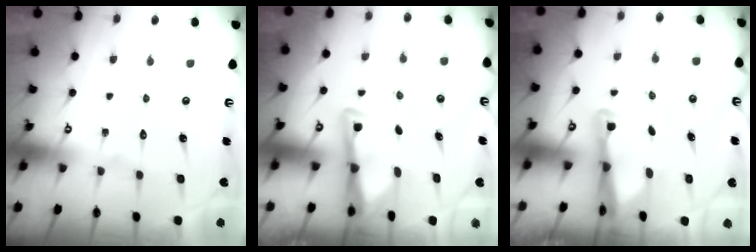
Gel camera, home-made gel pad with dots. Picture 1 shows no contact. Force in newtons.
{"total": 3.1, "press": 3.1, "slide": 0.4}
{"total": 2.4, "press": 2.3, "slide": 0.5}